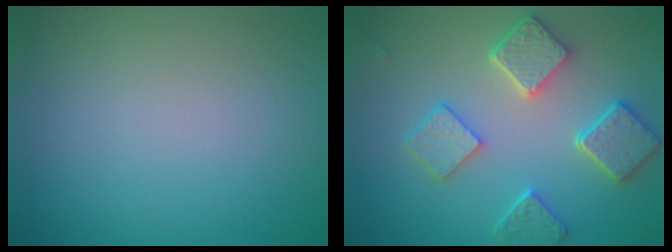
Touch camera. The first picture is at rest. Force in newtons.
{"total": 5.2, "press": 4.7, "slide": 2.3}